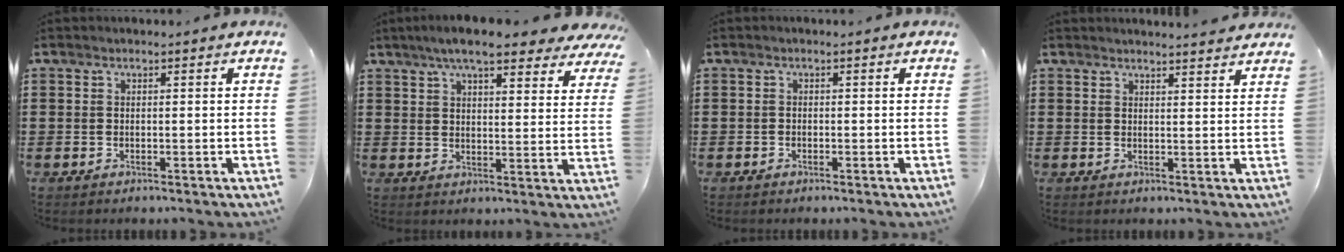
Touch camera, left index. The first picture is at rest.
{"total": 8.0, "force": [6.7, 1.0, 4.2], "torque": [-0.085, -0.019, 0.117]}
{"total": 0.6, "force": [-0.5, 0.3, 0.1], "torque": [-0.004, 0.001, -0.010]}
{"total": 2.4, "force": [2.4, -0.3, 0.3], "torque": [-0.012, -0.006, 0.046]}